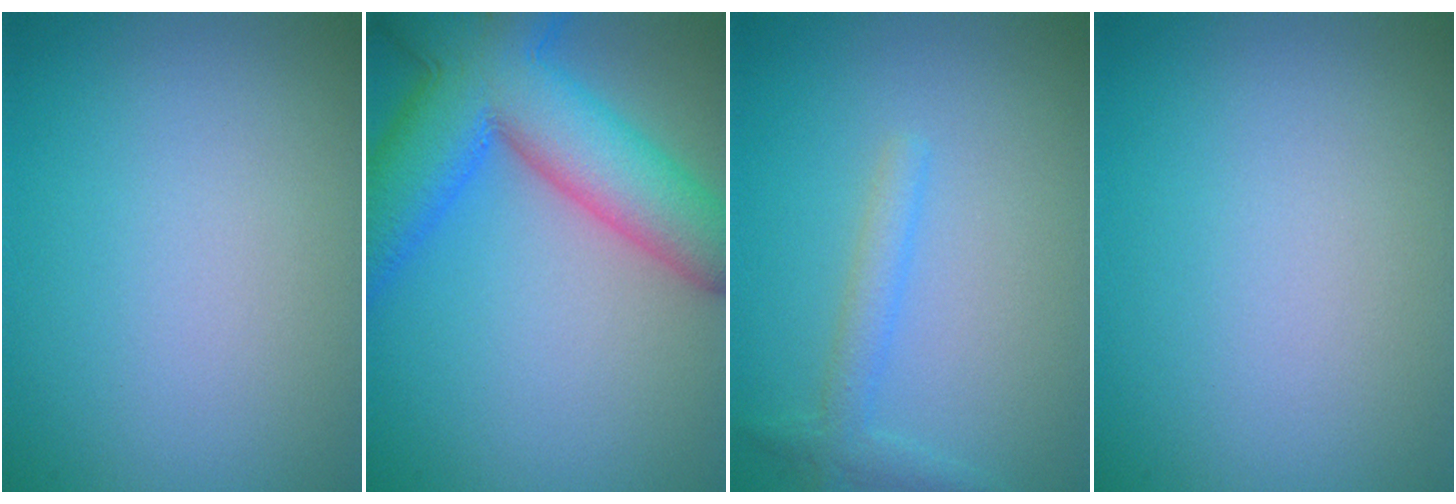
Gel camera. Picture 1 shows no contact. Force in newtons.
{"total": 10.7, "press": 10.7, "slide": 0.5}
{"total": 1.9, "press": 1.9, "slide": 0.1}
{"total": 0.0}